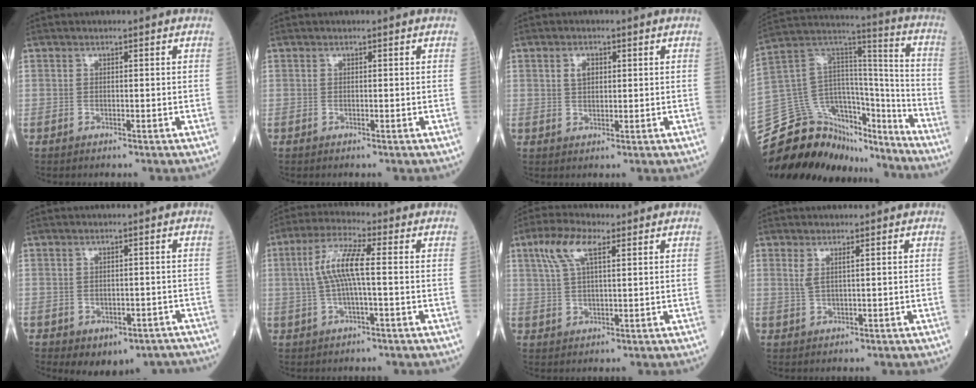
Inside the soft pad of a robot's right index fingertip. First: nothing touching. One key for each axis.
{"total": 0.0}
{"total": 2.3, "fx": 0.8, "fy": 1.4, "fz": 1.6, "tx": -0.030, "ty": 0.005, "tz": 0.013}
{"total": 27.2, "fx": -23.9, "fy": 9.9, "fz": 8.5, "tx": -0.194, "ty": 0.048, "tz": -0.377}
{"total": 7.8, "fx": -5.7, "fy": 4.6, "fz": 2.6, "tx": -0.017, "ty": 0.012, "tz": -0.066}
{"total": 7.4, "fx": 0.4, "fy": 0.9, "fz": 7.3, "tx": -0.155, "ty": 0.017, "tz": 0.003}
{"total": 6.6, "fx": 3.2, "fy": 1.9, "fz": 5.4, "tx": -0.119, "ty": 0.018, "tz": 0.064}
{"total": 1.7, "fx": 0.8, "fy": 0.1, "fz": 1.5, "tx": -0.040, "ty": -0.001, "tz": 0.018}